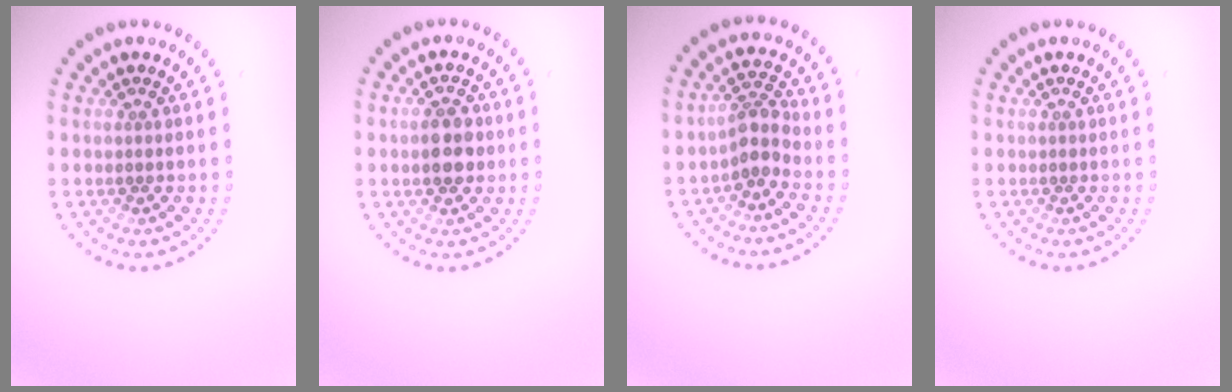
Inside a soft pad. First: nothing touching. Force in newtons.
{"total": 3.2, "press": 3.2, "slide": 0.2}
{"total": 2.4, "press": 1.9, "slide": 1.5}
{"total": 0.0}